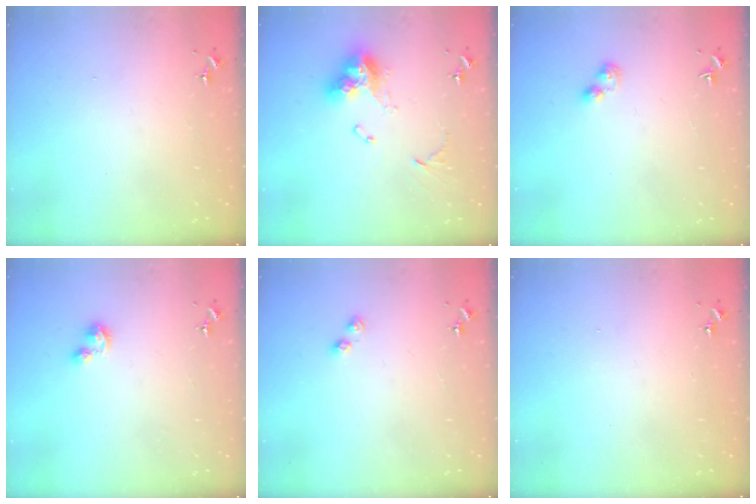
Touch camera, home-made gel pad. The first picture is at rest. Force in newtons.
{"total": 14.1, "press": 14.1, "slide": 1.2}
{"total": 3.1, "press": 3.1, "slide": 0.4}
{"total": 2.3, "press": 2.3, "slide": 0.4}
{"total": 2.8, "press": 2.8, "slide": 0.4}
{"total": 0.0}